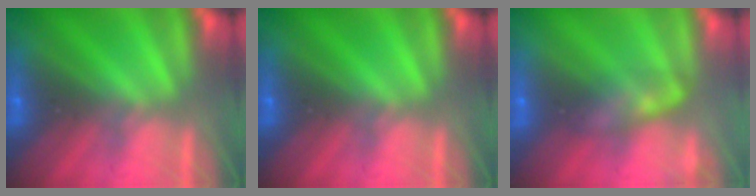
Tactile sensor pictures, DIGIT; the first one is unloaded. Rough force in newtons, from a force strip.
{"total": 0.0}
{"total": 2.4}